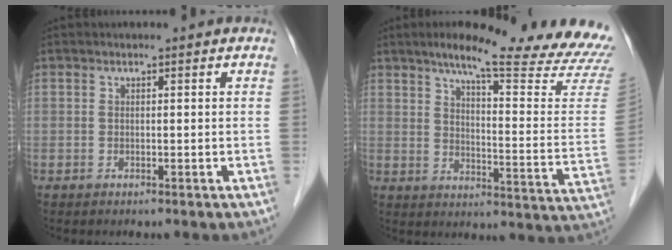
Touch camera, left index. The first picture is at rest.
{"total": 23.5, "force": [20.1, 1.0, 12.2], "torque": [-0.162, -0.071, 0.242]}